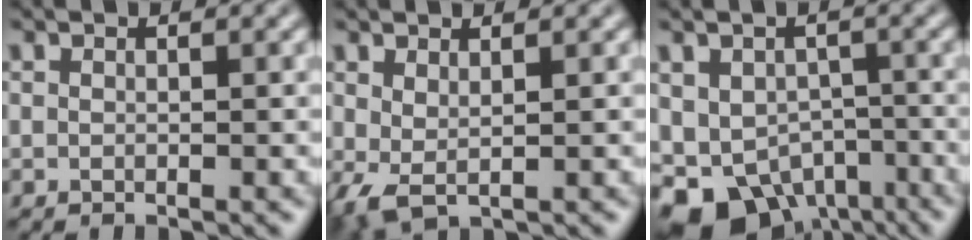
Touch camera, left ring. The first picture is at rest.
{"total": 2.1, "force": [0.5, 0.9, 1.8], "torque": [-0.047, -0.004, 0.010]}
{"total": 8.3, "force": [-4.1, 5.8, 4.4], "torque": [-0.067, -0.021, -0.063]}